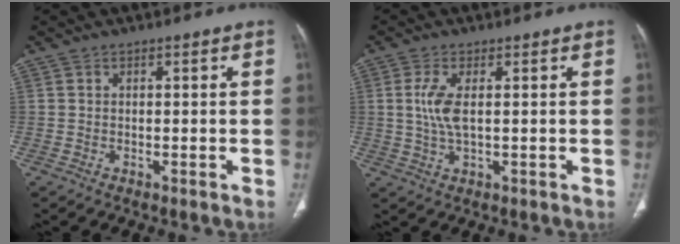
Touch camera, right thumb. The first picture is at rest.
{"total": 5.6, "force": [0.7, 2.0, 5.2], "torque": [-0.130, -0.002, 0.015]}